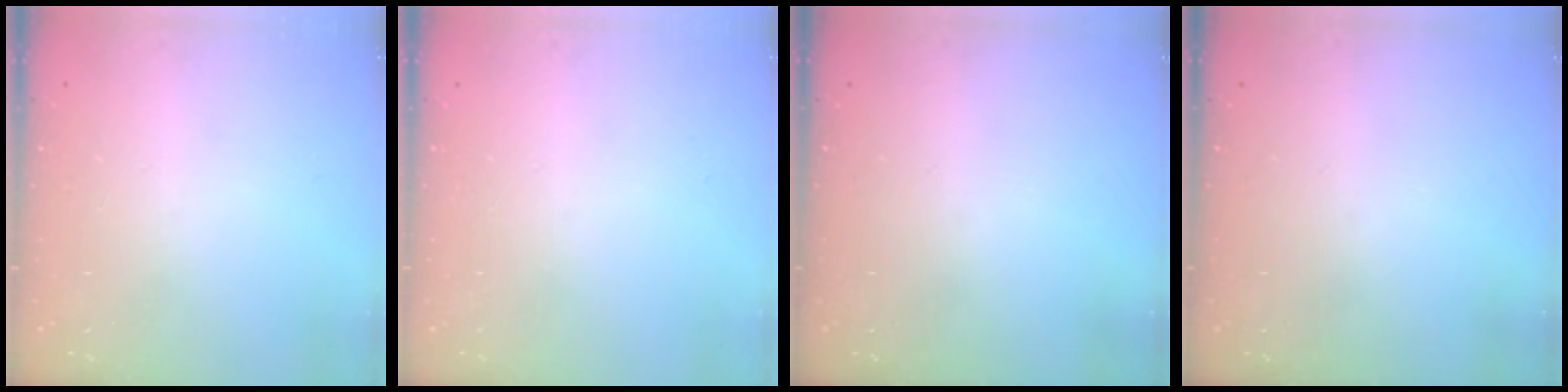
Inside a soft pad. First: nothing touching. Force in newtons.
{"total": 0.0}
{"total": 0.0}
{"total": 0.0}